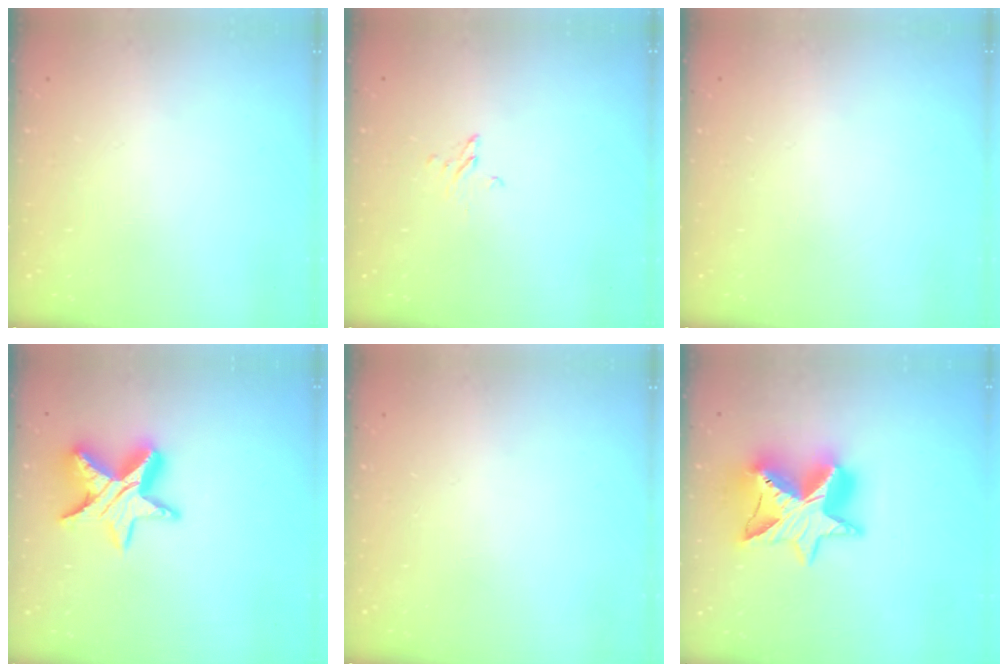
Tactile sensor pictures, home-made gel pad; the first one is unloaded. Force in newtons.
{"total": 2.4, "press": 2.4, "slide": 0.2}
{"total": 0.0}
{"total": 12.0, "press": 11.9, "slide": 1.1}
{"total": 0.0}
{"total": 19.1, "press": 19.0, "slide": 1.5}